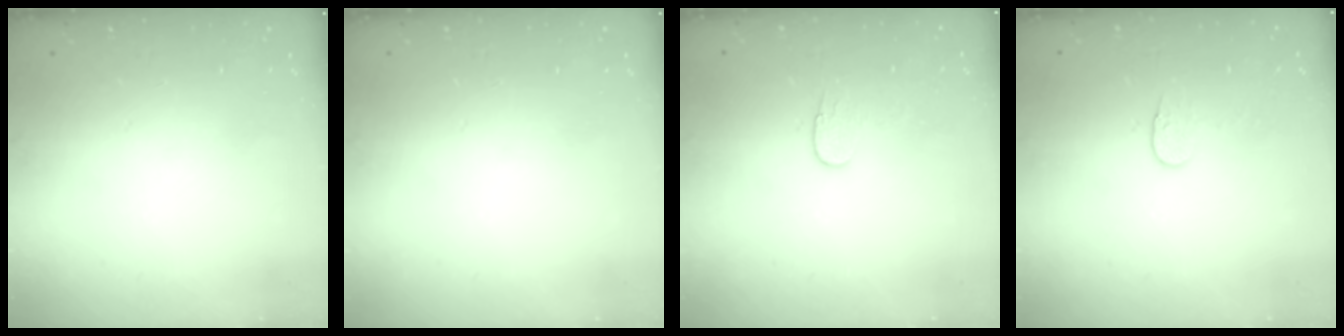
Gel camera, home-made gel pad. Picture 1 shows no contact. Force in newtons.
{"total": 0.0}
{"total": 6.2, "press": 6.2, "slide": 0.5}
{"total": 3.8, "press": 3.7, "slide": 0.4}